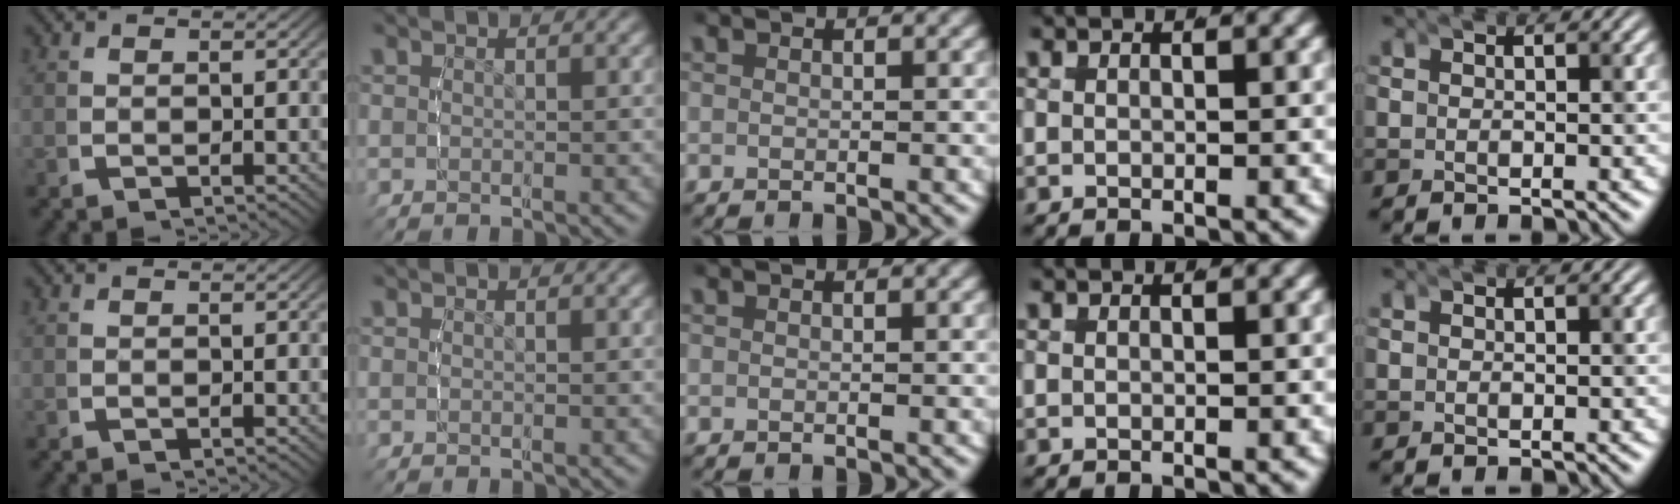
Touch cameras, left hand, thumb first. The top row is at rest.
{}